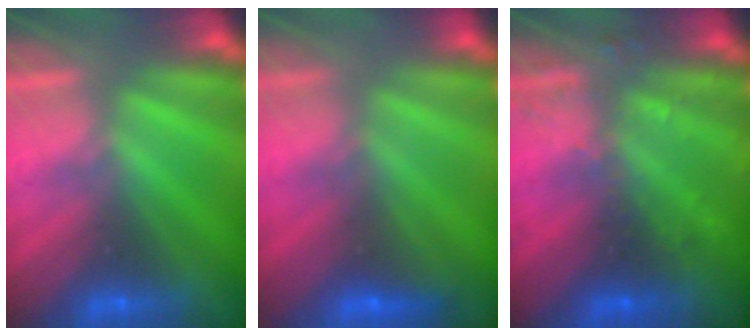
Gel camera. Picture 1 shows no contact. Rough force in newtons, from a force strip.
{"total": 7.4}
{"total": 2.9}